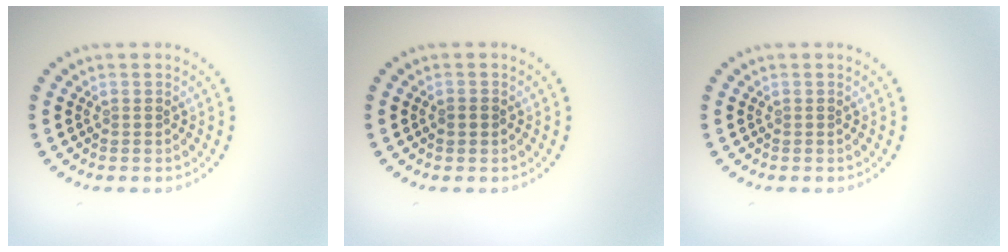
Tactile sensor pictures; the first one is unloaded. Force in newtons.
{"total": 1.3, "press": 1.3, "slide": 0.2}
{"total": 0.0}